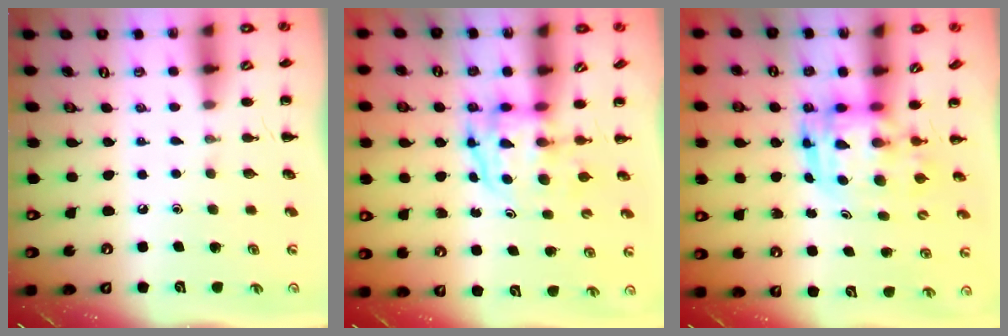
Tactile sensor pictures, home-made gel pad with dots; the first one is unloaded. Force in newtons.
{"total": 3.9, "press": 3.9, "slide": 0.7}
{"total": 3.6, "press": 3.5, "slide": 0.7}